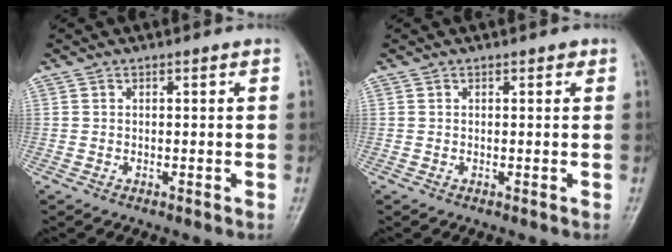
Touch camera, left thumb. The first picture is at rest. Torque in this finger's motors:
{"motor_torque": [0.31, -0.08, -0.14, -0.12, 0.00]}